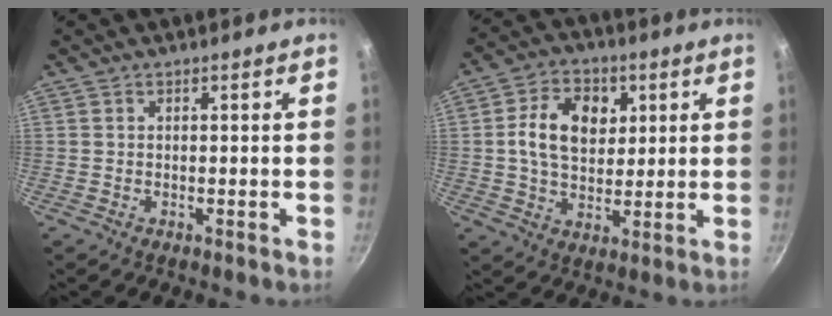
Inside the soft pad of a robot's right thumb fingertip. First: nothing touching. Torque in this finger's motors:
{"motor_torque": [0.45, 2.65, 1.04, 0.72, 0.07]}